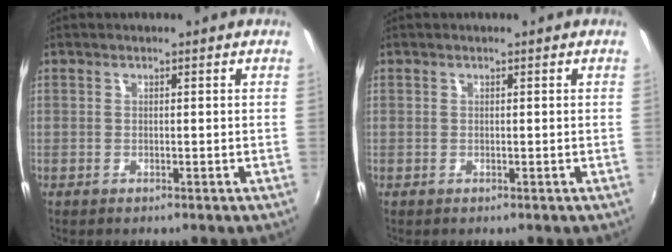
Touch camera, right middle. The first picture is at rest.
{"total": 0.0}